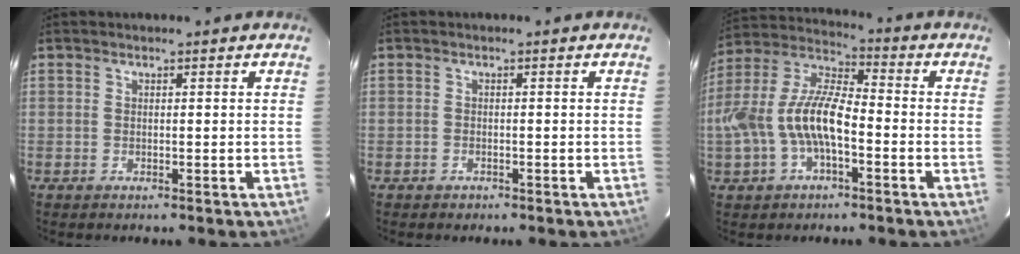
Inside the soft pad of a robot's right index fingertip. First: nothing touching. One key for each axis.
{"total": 1.1, "fx": -0.8, "fy": 0.8, "fz": 0.1, "tx": -0.003, "ty": 0.003, "tz": -0.010}
{"total": 14.4, "fx": -3.6, "fy": 6.2, "fz": 12.5, "tx": -0.259, "ty": 0.009, "tz": -0.066}